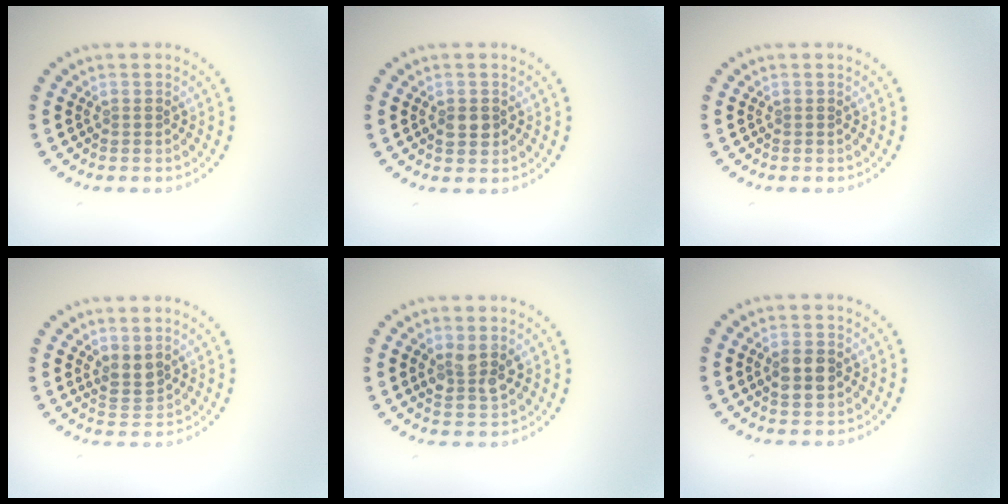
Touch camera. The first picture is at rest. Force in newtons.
{"total": 1.7, "press": 1.7, "slide": 0.2}
{"total": 0.0}
{"total": 1.9, "press": 1.5, "slide": 1.0}
{"total": 2.8, "press": 2.7, "slide": 0.6}
{"total": 2.5, "press": 2.5, "slide": 0.1}